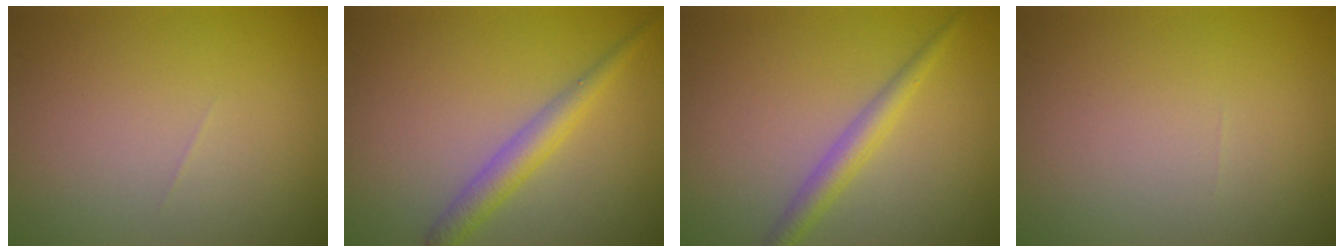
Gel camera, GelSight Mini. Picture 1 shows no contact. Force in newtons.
{"total": 2.7, "press": 2.7, "slide": 0.1}
{"total": 2.3, "press": 2.3, "slide": 0.1}
{"total": 0.0}